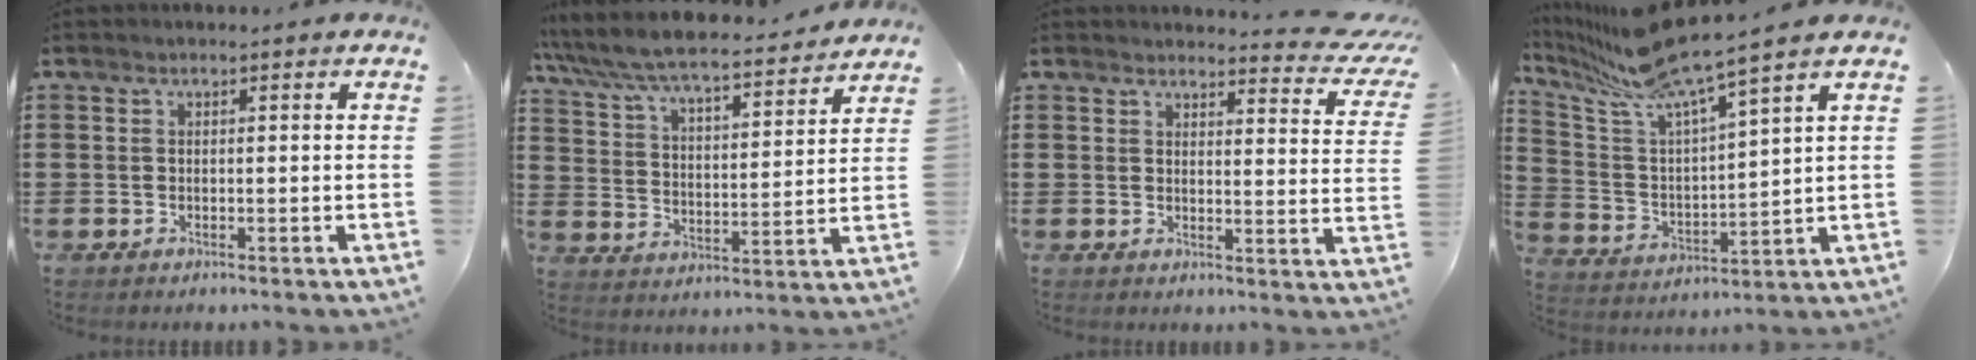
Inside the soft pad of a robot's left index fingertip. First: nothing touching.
{"total": 5.8, "force": [5.6, 0.2, 1.7], "torque": [-0.061, -0.043, 0.088]}
{"total": 3.7, "force": [3.5, 0.4, 1.2], "torque": [-0.024, -0.019, 0.059]}
{"total": 8.8, "force": [7.9, 0.0, 4.0], "torque": [-0.115, -0.054, 0.131]}